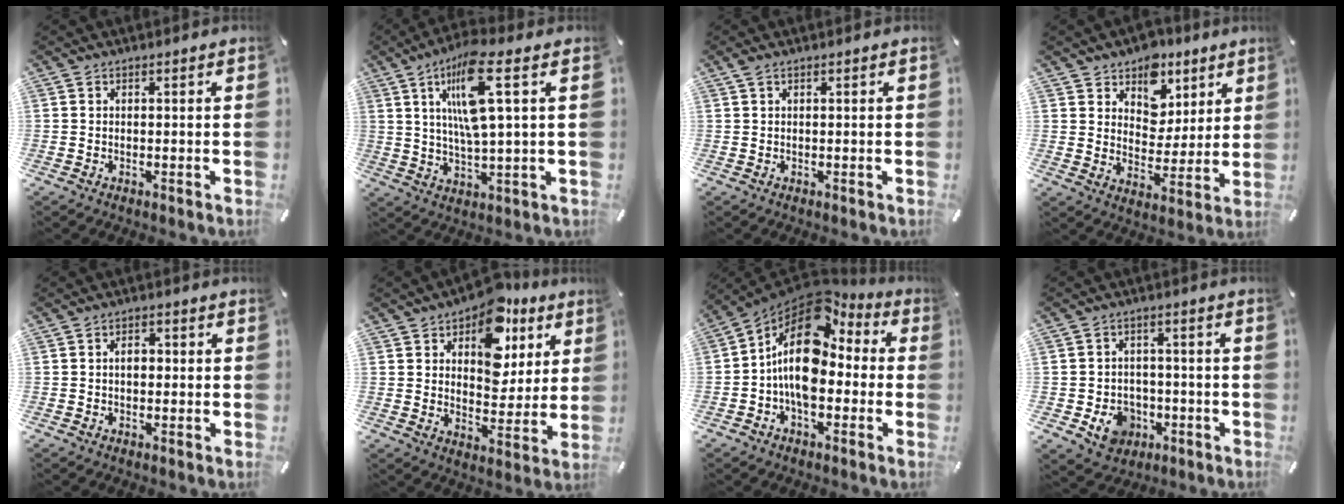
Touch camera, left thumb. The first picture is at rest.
{"total": 13.4, "force": [4.8, 2.5, 12.3], "torque": [-0.243, -0.010, 0.073]}
{"total": 1.0, "force": [0.5, 0.4, 0.8], "torque": [-0.018, 0.002, 0.008]}
{"total": 9.6, "force": [6.0, 7.4, 0.9], "torque": [-0.012, -0.061, 0.109]}
{"total": 3.3, "force": [0.1, 2.2, 2.5], "torque": [-0.034, 0.000, -0.004]}
{"total": 13.9, "force": [7.4, 9.0, 7.4], "torque": [-0.099, -0.048, 0.128]}
{"total": 15.6, "force": [1.3, 9.9, 11.9], "torque": [-0.229, -0.011, 0.019]}
{"total": 8.2, "force": [-2.6, 7.1, 3.1], "torque": [-0.059, 0.017, -0.042]}